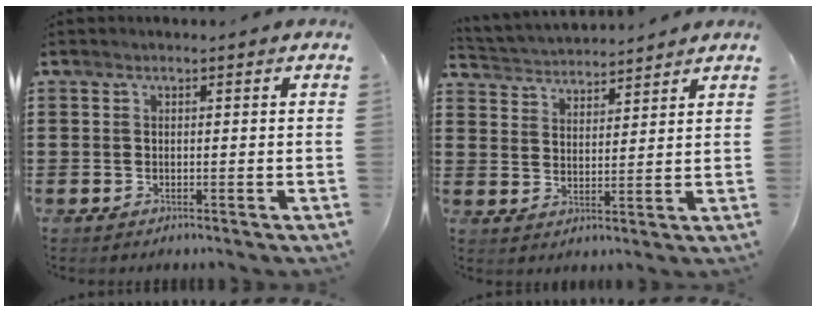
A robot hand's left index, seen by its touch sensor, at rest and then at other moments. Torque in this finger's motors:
{"motor_torque": [-0.37, 0.81, 0.16, 0.03]}